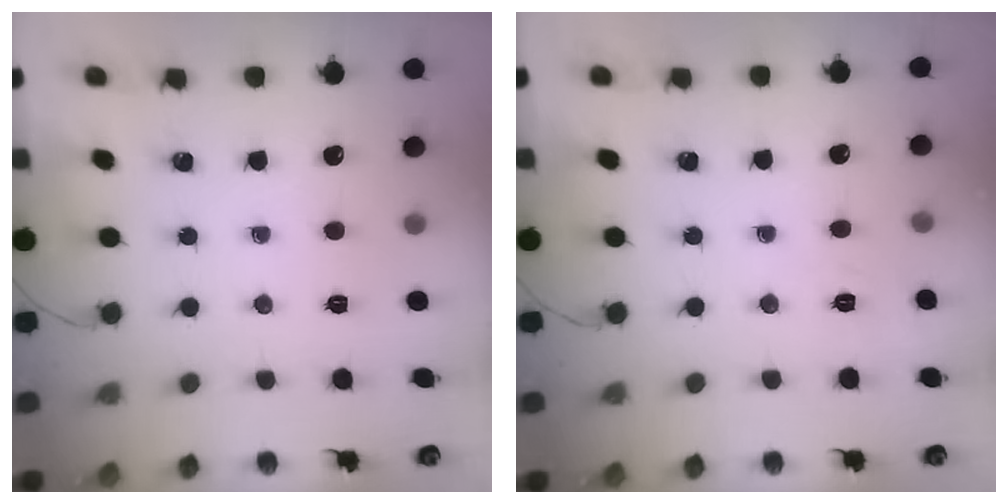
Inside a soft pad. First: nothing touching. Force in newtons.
{"total": 2.0, "press": 0.8, "slide": 1.8}